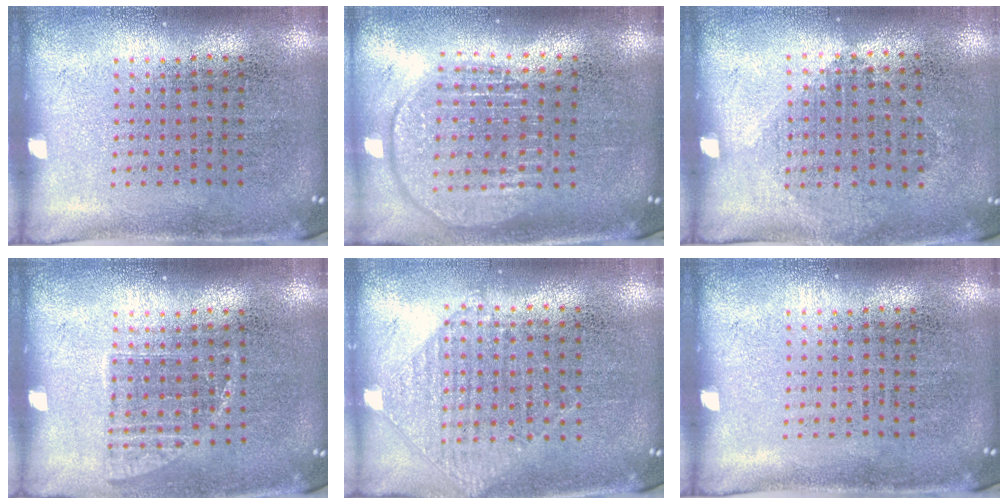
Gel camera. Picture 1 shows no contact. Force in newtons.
{"total": 1.8, "press": 1.5, "slide": 1.0}
{"total": 1.0, "press": 0.9, "slide": 0.4}
{"total": 0.9, "press": 0.8, "slide": 0.4}
{"total": 0.9, "press": 0.9, "slide": 0.3}
{"total": 0.0}